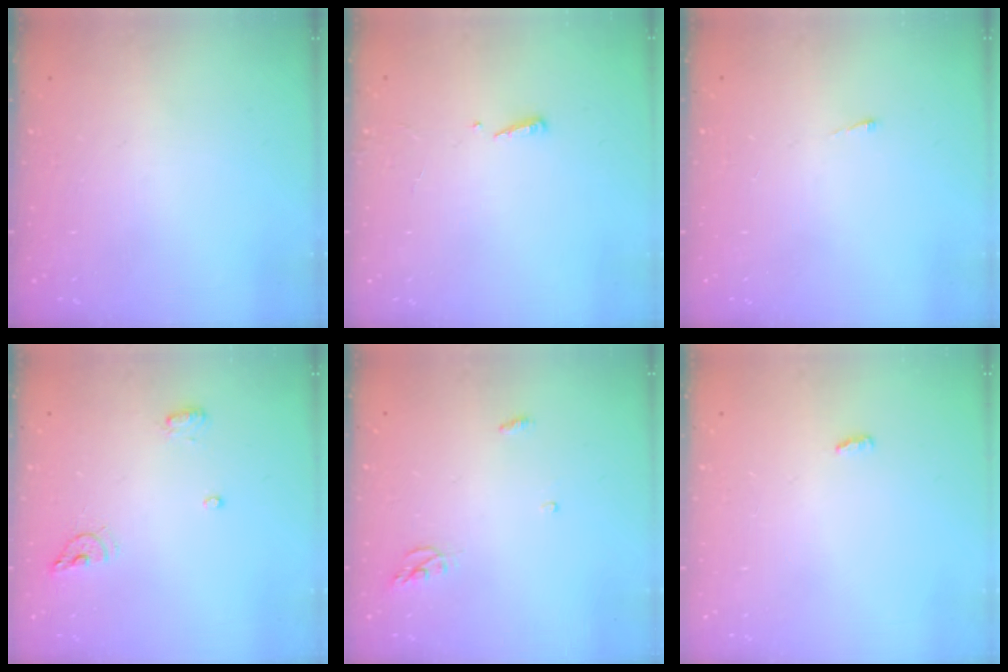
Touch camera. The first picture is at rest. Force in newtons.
{"total": 2.4, "press": 2.4, "slide": 0.2}
{"total": 2.7, "press": 2.7, "slide": 0.4}
{"total": 6.8, "press": 6.7, "slide": 1.2}
{"total": 3.9, "press": 3.8, "slide": 0.3}
{"total": 2.9, "press": 2.6, "slide": 1.3}